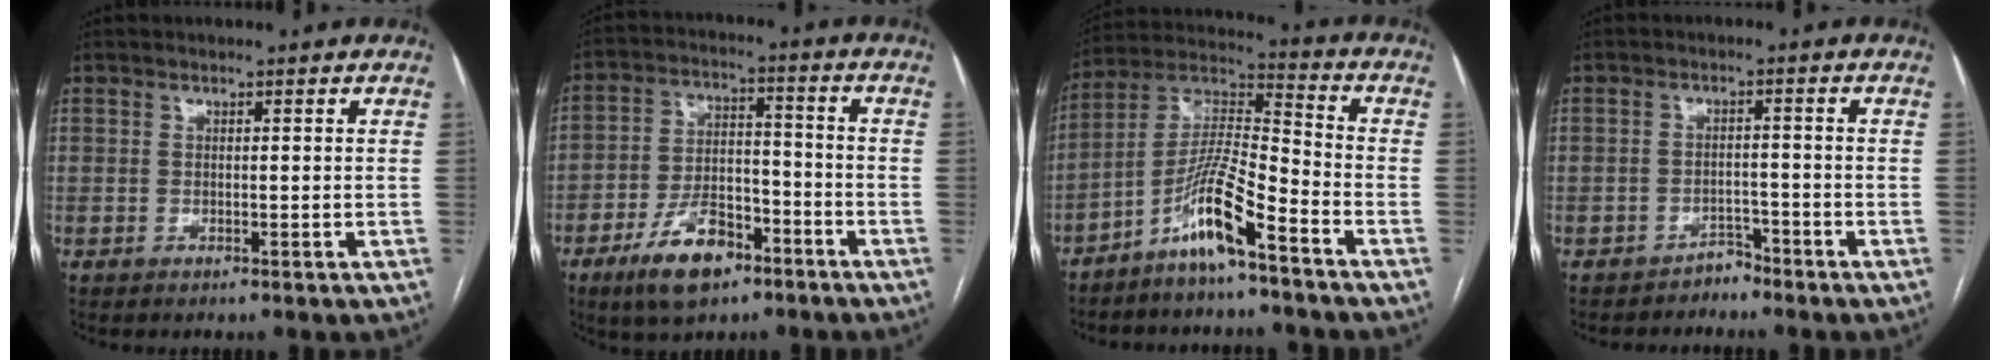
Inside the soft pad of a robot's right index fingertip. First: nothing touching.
{"total": 11.0, "force": [-6.7, 5.2, 7.0], "torque": [-0.131, 0.009, -0.114]}
{"total": 10.6, "force": [-6.7, 0.4, 8.2], "torque": [-0.170, 0.004, -0.133]}
{"total": 2.3, "force": [-2.2, 0.8, -0.2], "torque": [0.005, 0.001, -0.034]}